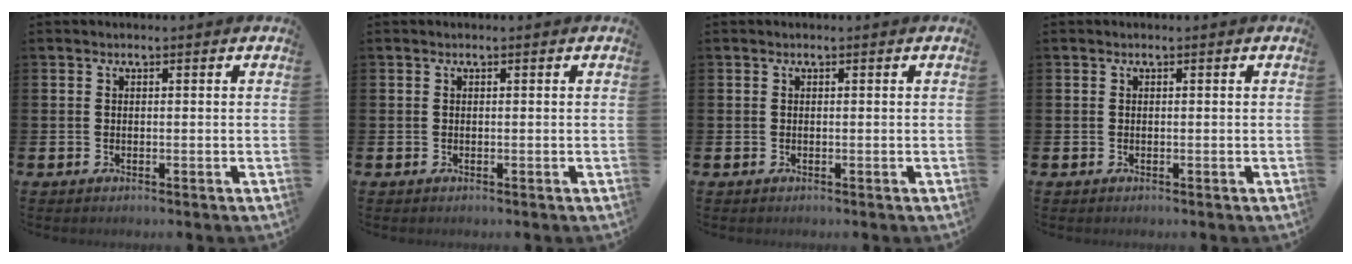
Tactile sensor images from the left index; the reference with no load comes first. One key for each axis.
{"total": 0.0}
{"total": 0.0}
{"total": 0.0}